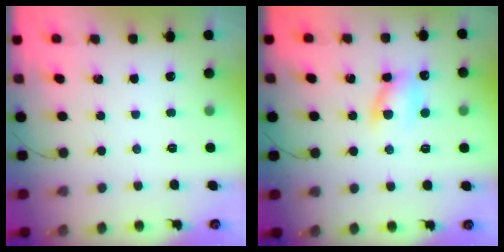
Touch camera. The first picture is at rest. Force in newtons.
{"total": 7.6, "press": 7.4, "slide": 1.3}